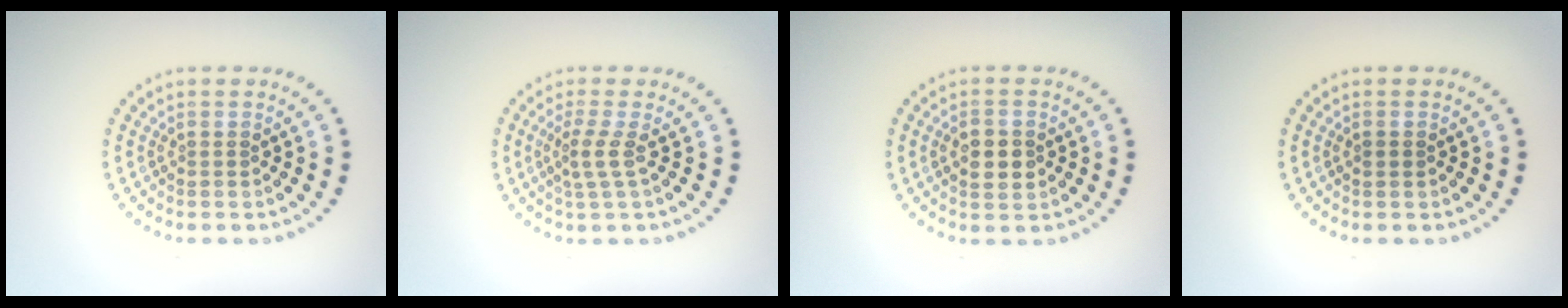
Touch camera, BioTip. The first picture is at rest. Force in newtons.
{"total": 2.1, "press": 1.4, "slide": 1.5}
{"total": 2.5, "press": 2.5, "slide": 0.2}
{"total": 0.8, "press": 0.8, "slide": 0.0}